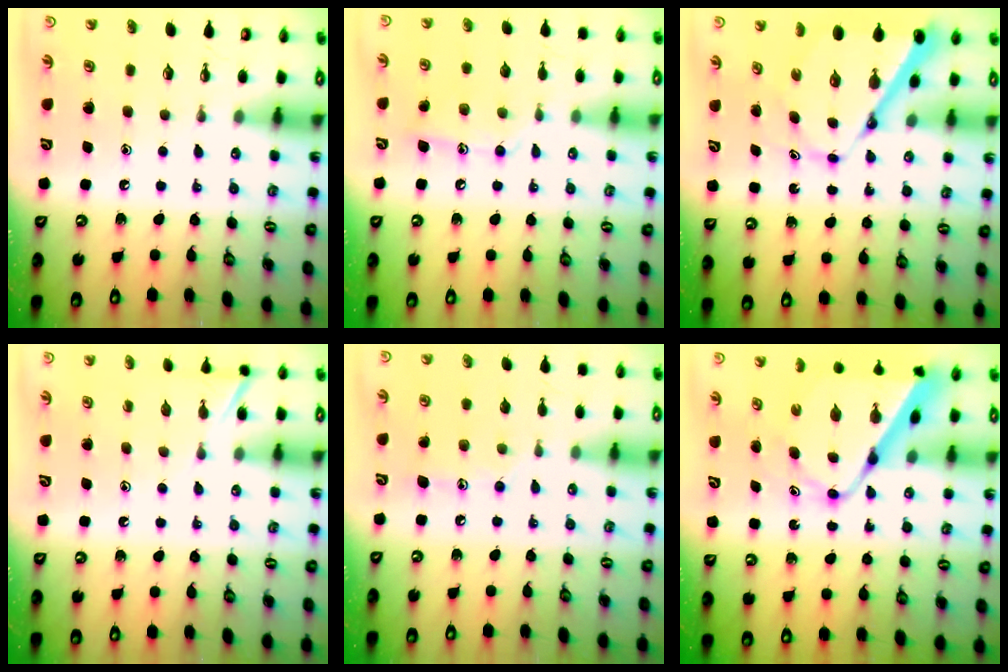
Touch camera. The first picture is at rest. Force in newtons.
{"total": 10.0, "press": 10.0, "slide": 0.7}
{"total": 9.6, "press": 9.6, "slide": 0.9}
{"total": 4.9, "press": 4.9, "slide": 0.6}
{"total": 8.3, "press": 8.3, "slide": 0.6}
{"total": 12.2, "press": 12.1, "slide": 1.2}